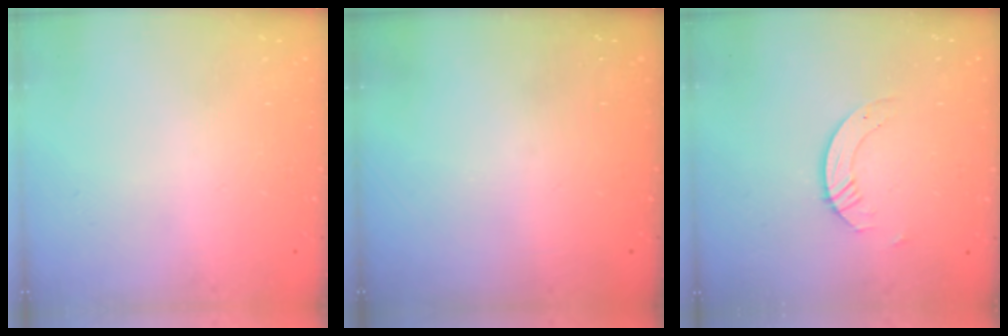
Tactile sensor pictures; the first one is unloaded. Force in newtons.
{"total": 0.0}
{"total": 3.2, "press": 3.1, "slide": 0.3}